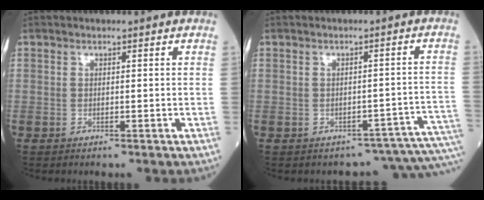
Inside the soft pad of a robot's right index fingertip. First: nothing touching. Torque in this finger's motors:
{"motor_torque": [-0.50, -0.48, -0.45, -0.11]}